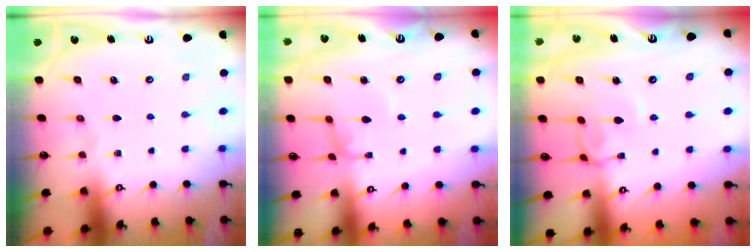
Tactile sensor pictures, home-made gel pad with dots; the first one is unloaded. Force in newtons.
{"total": 1.5, "press": 1.4, "slide": 0.1}
{"total": 2.0, "press": 1.9, "slide": 0.5}